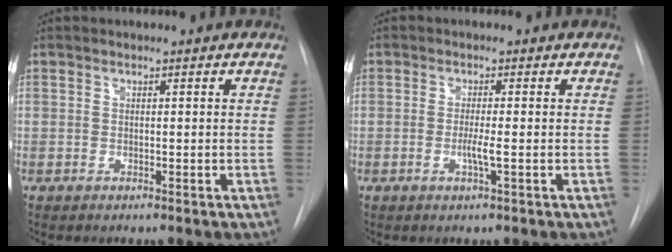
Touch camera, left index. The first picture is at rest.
{"total": 2.2, "force": [-0.5, -0.2, 2.1], "torque": [-0.042, -0.004, -0.010]}